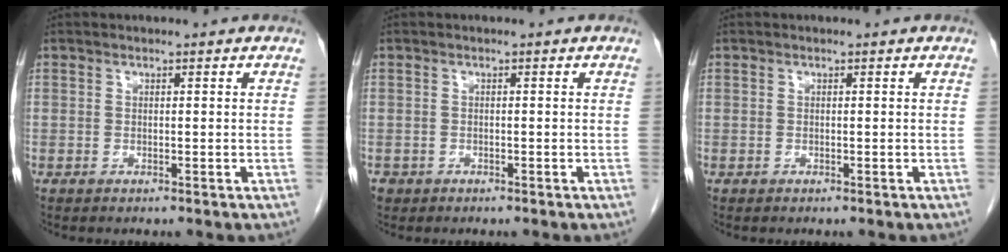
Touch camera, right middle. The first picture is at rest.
{"total": 1.1, "force": [-0.6, 0.9, 0.1], "torque": [-0.007, 0.004, -0.007]}
{"total": 0.0}